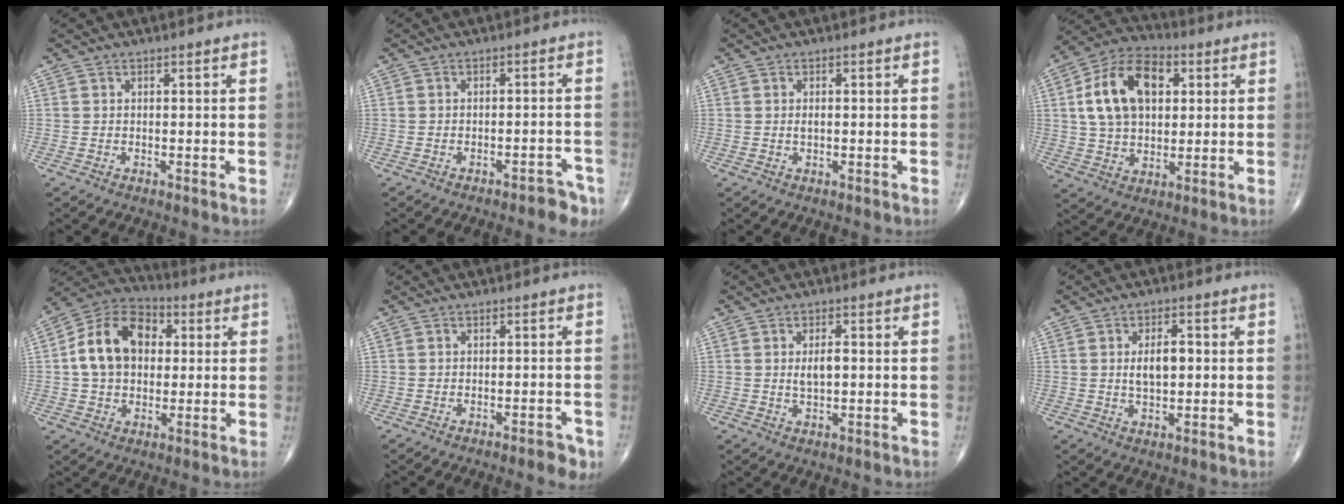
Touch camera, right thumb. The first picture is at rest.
{"total": 4.7, "force": [-3.5, 1.8, 2.4], "torque": [-0.018, 0.029, -0.043]}
{"total": 1.2, "force": [0.0, 0.6, 1.0], "torque": [-0.019, 0.000, 0.002]}
{"total": 16.3, "force": [4.1, 10.4, 11.9], "torque": [-0.193, 0.011, 0.068]}
{"total": 15.0, "force": [2.1, 10.8, 10.3], "torque": [-0.153, 0.020, 0.025]}
{"total": 2.9, "force": [-1.8, 1.0, 2.1], "torque": [-0.025, 0.010, -0.022]}
{"total": 3.8, "force": [0.3, 1.9, 3.3], "torque": [-0.056, 0.000, 0.007]}
{"total": 5.8, "force": [0.5, 3.1, 4.9], "torque": [-0.077, 0.004, 0.010]}